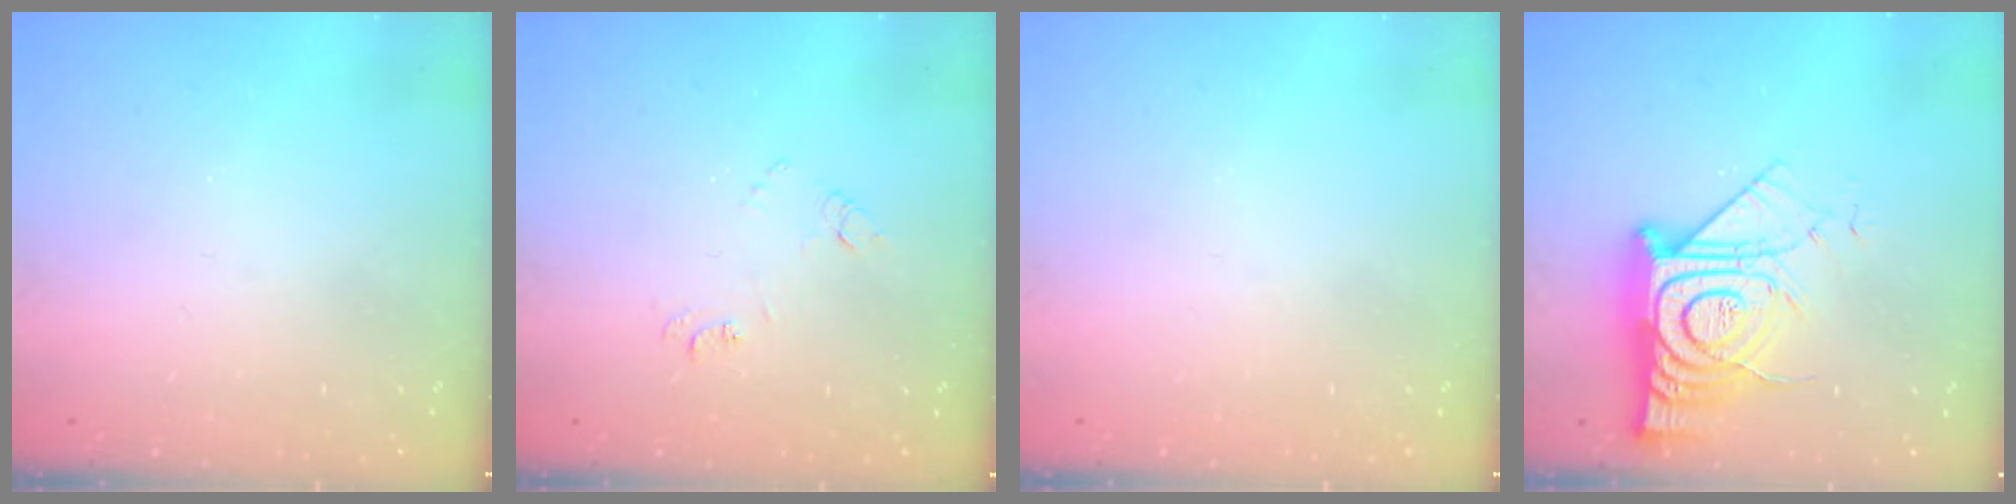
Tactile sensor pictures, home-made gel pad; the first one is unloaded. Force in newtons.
{"total": 7.9, "press": 7.9, "slide": 0.6}
{"total": 0.0}
{"total": 17.3, "press": 17.2, "slide": 1.2}